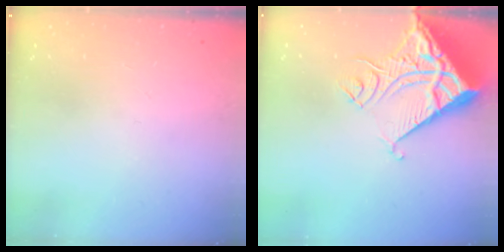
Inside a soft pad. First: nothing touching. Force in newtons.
{"total": 11.2, "press": 11.1, "slide": 1.5}